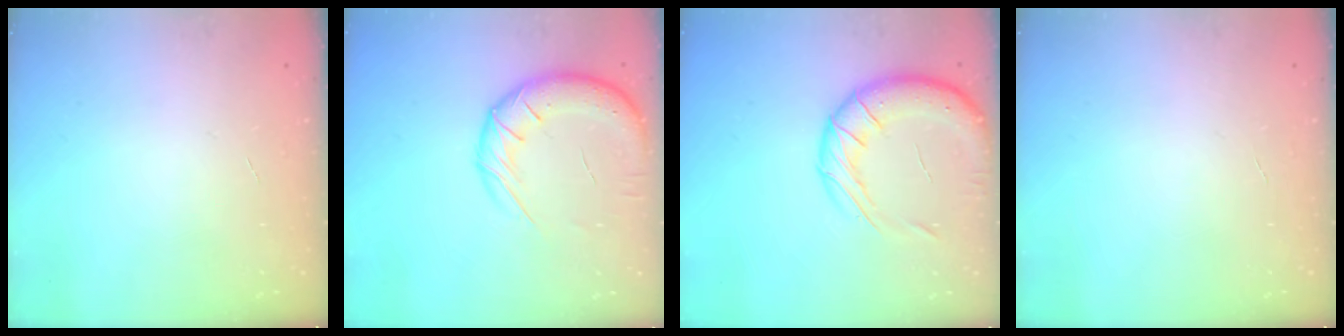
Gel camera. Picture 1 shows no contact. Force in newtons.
{"total": 15.8, "press": 15.5, "slide": 3.5}
{"total": 16.4, "press": 16.3, "slide": 1.9}
{"total": 0.0}